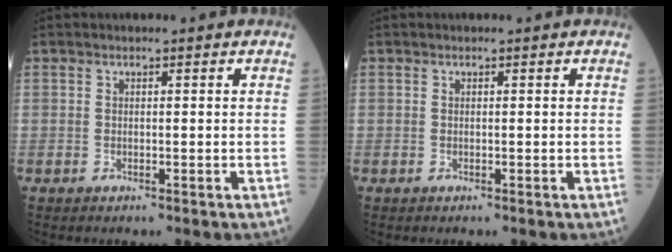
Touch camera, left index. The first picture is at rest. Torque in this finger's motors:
{"motor_torque": [0.00, 0.00, 0.08, 0.00]}